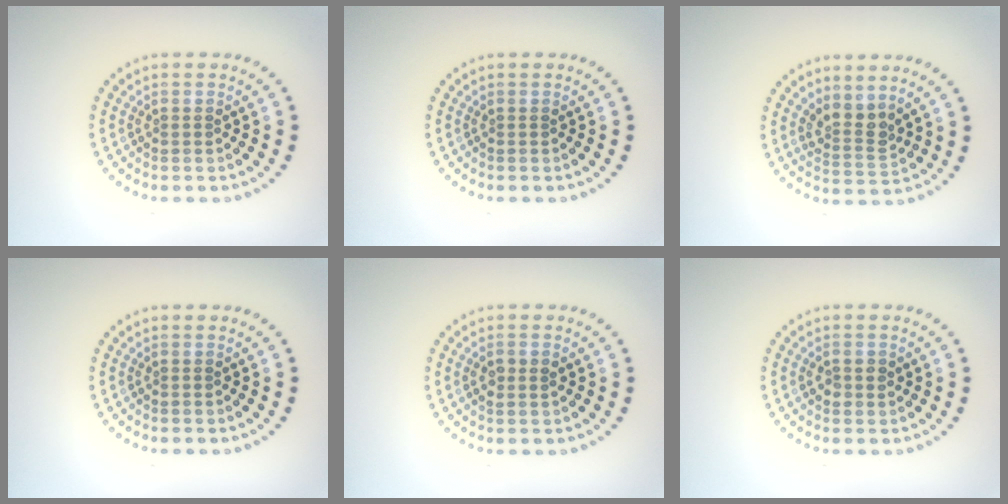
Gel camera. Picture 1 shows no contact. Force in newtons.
{"total": 0.0}
{"total": 2.6, "press": 1.9, "slide": 1.7}
{"total": 0.0}
{"total": 1.5, "press": 1.4, "slide": 0.3}
{"total": 1.4, "press": 1.4, "slide": 0.2}